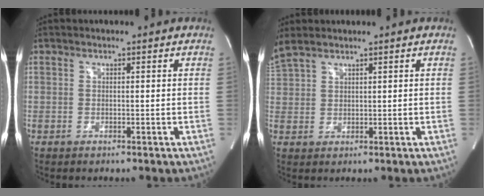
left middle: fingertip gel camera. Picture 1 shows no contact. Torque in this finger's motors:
{"motor_torque": [0.53, -0.18, 1.06, 0.21]}